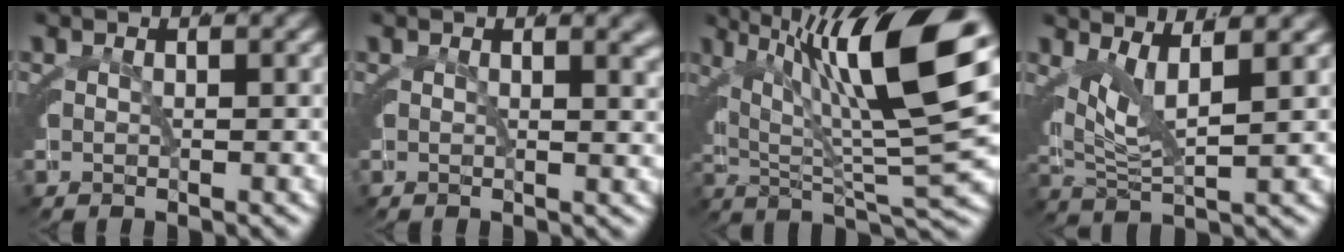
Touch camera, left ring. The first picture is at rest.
{"total": 1.3, "force": [0.8, 0.0, 1.0], "torque": [-0.009, -0.001, 0.010]}
{"total": 12.5, "force": [3.5, 3.8, 11.3], "torque": [-0.161, 0.010, 0.057]}
{"total": 5.3, "force": [2.2, 2.4, 4.1], "torque": [-0.088, -0.003, 0.036]}